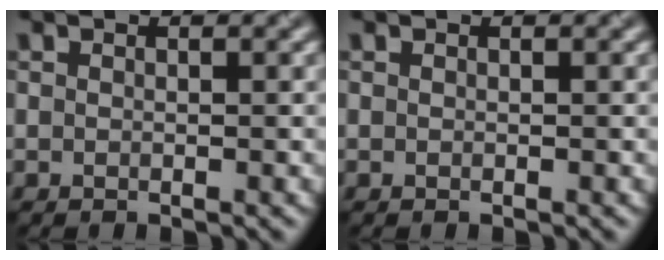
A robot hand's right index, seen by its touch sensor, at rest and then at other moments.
{"total": 0.0}